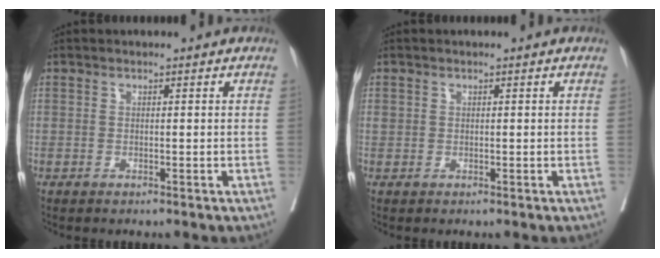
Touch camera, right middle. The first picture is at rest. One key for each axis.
{"total": 0.7, "fx": 0.3, "fy": 0.6, "fz": 0.2, "tx": 0.005, "ty": 0.005, "tz": 0.003}